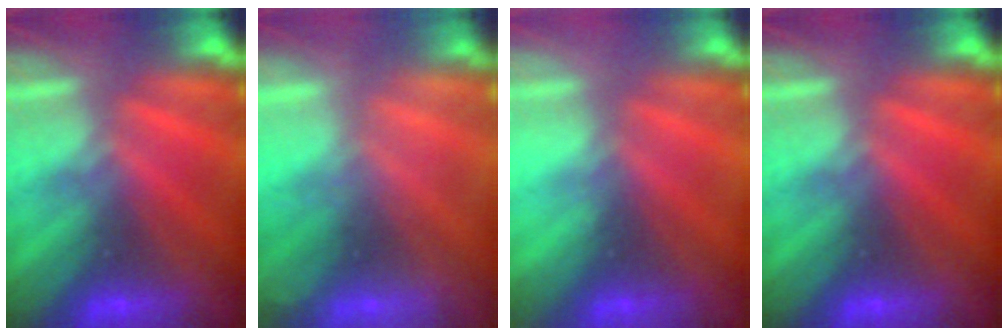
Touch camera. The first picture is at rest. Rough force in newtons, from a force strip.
{"total": 2.1}
{"total": 2.3}
{"total": 0.0}